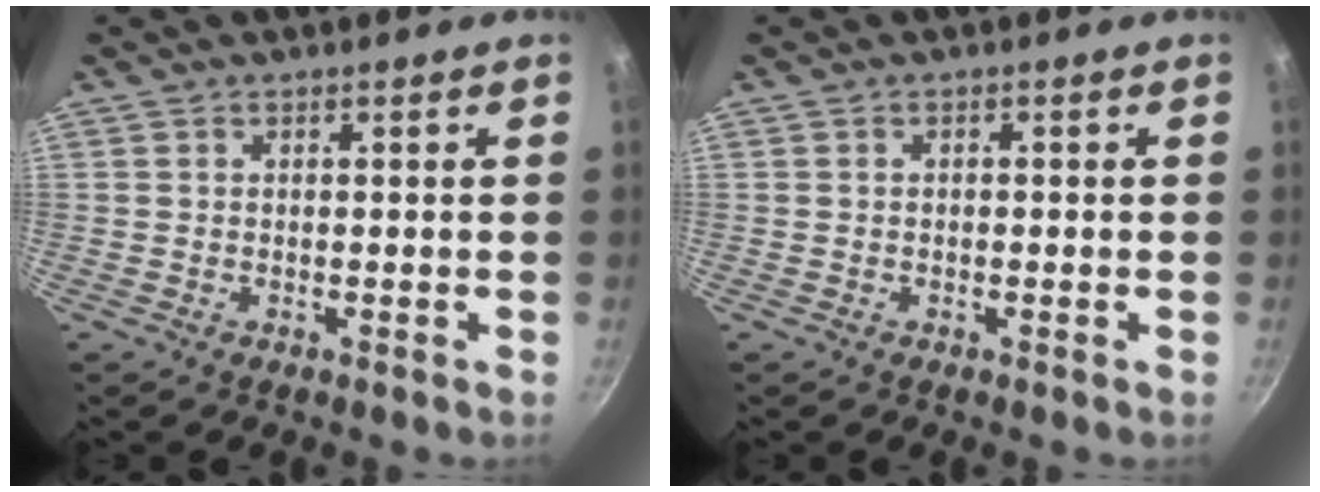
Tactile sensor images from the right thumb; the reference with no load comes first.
{"total": 0.5, "force": [-0.1, 0.4, 0.4], "torque": [-0.005, 0.001, -0.001]}